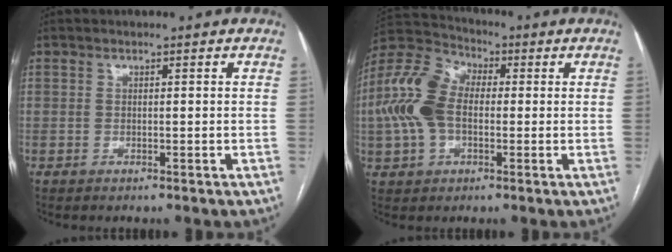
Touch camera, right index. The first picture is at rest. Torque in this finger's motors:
{"motor_torque": [1.93, -0.21, 0.96, 0.21]}